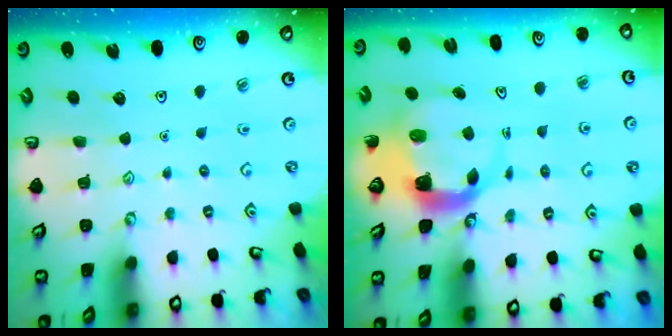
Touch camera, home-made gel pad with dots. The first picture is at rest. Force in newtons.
{"total": 5.2, "press": 5.1, "slide": 0.6}